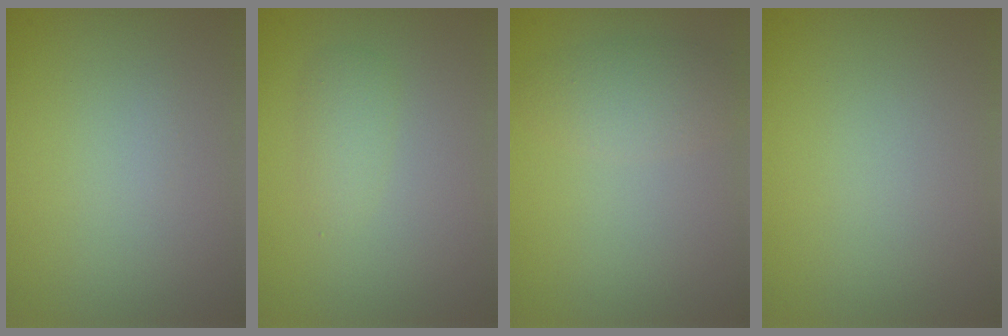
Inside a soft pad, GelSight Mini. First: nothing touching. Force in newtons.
{"total": 1.4, "press": 1.4, "slide": 0.0}
{"total": 2.4, "press": 2.4, "slide": 0.1}
{"total": 0.0}